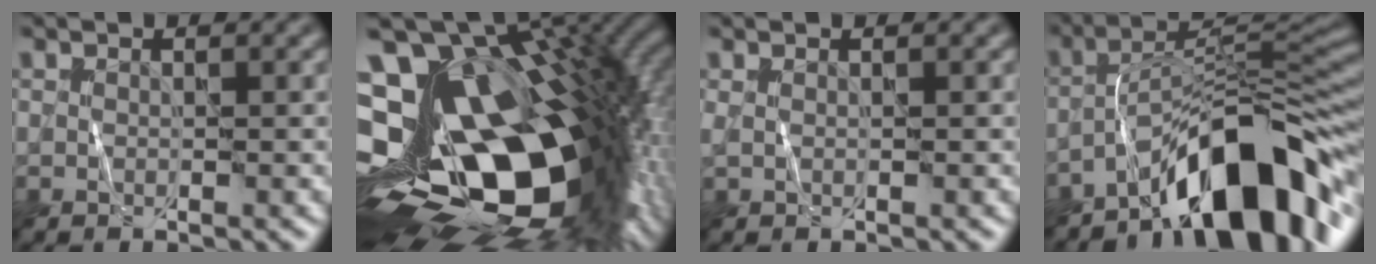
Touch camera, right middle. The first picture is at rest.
{"total": 20.4, "force": [0.3, 11.7, 16.7], "torque": [-0.273, 0.000, 0.005]}
{"total": 0.5, "force": [0.3, 0.1, 0.4], "torque": [-0.012, -0.002, 0.004]}
{"total": 10.9, "force": [-6.9, 3.1, 7.9], "torque": [-0.102, 0.021, -0.124]}